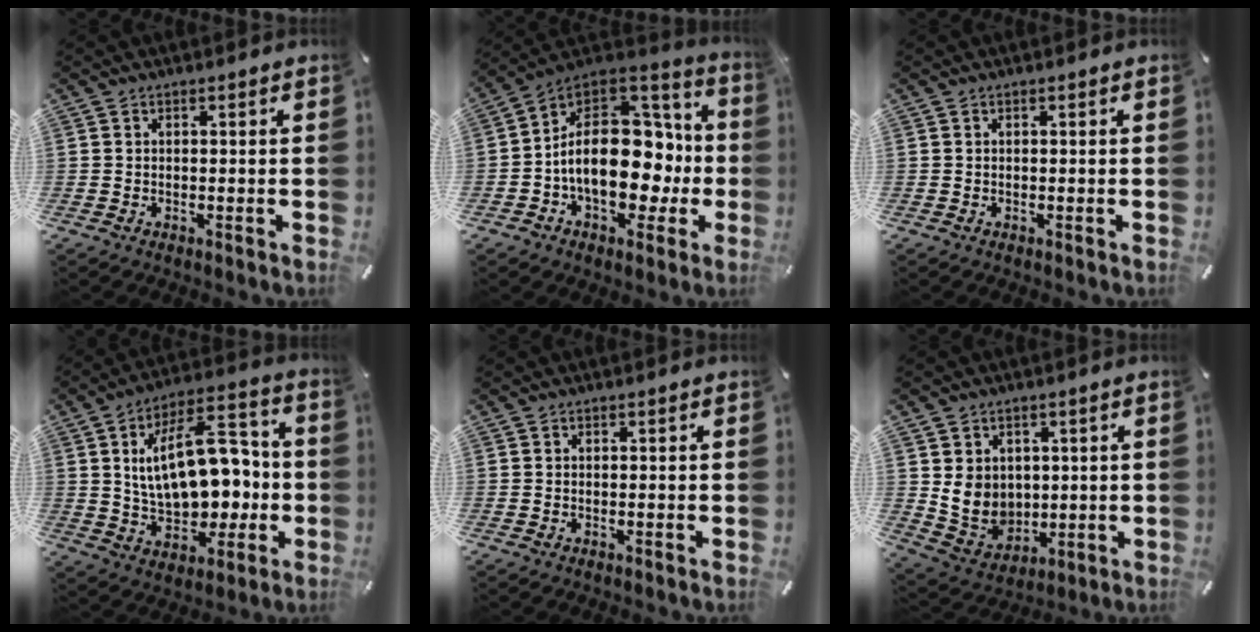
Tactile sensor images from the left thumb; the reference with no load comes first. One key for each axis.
{"total": 20.6, "fx": -1.8, "fy": 14.5, "fz": 14.5, "tx": -0.247, "ty": 0.000, "tz": -0.021}
{"total": 0.0}
{"total": 20.5, "fx": 1.9, "fy": 12.9, "fz": 15.8, "tx": -0.238, "ty": -0.002, "tz": 0.035}
{"total": 0.0}
{"total": 8.5, "fx": 2.7, "fy": 7.8, "fz": 1.9, "tx": -0.044, "ty": -0.028, "tz": 0.058}